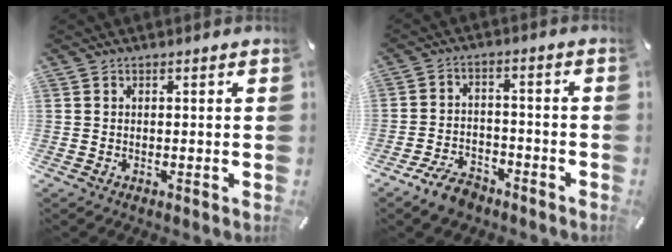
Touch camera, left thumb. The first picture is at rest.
{"total": 7.1, "force": [-5.4, 3.6, 2.7], "torque": [-0.052, 0.032, -0.102]}